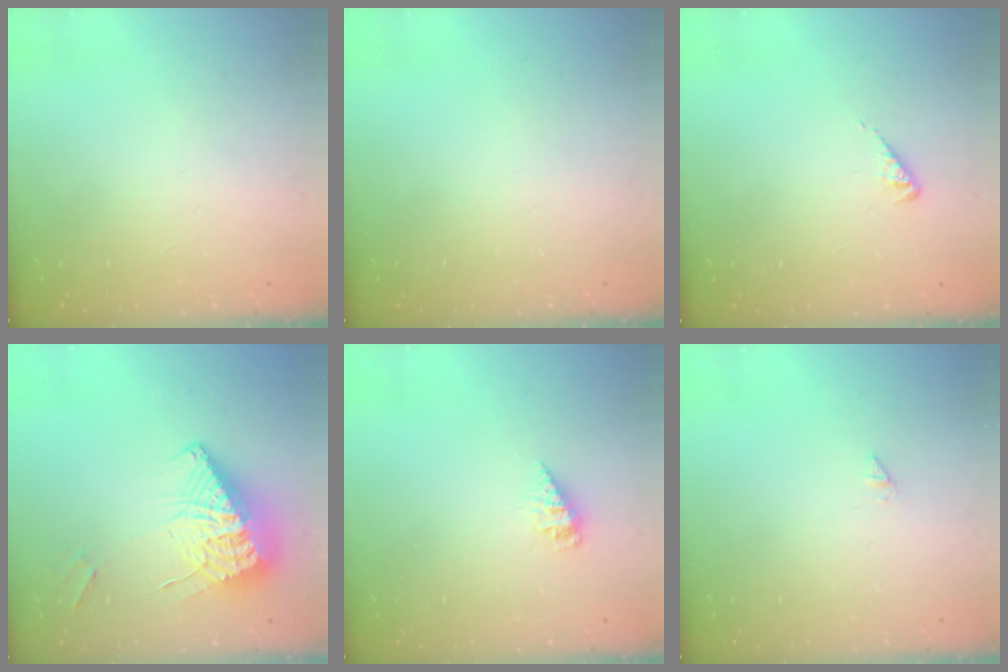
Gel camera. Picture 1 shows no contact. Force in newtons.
{"total": 0.0}
{"total": 2.6, "press": 2.5, "slide": 0.5}
{"total": 15.0, "press": 14.8, "slide": 2.1}
{"total": 4.0, "press": 3.9, "slide": 0.3}
{"total": 0.0}